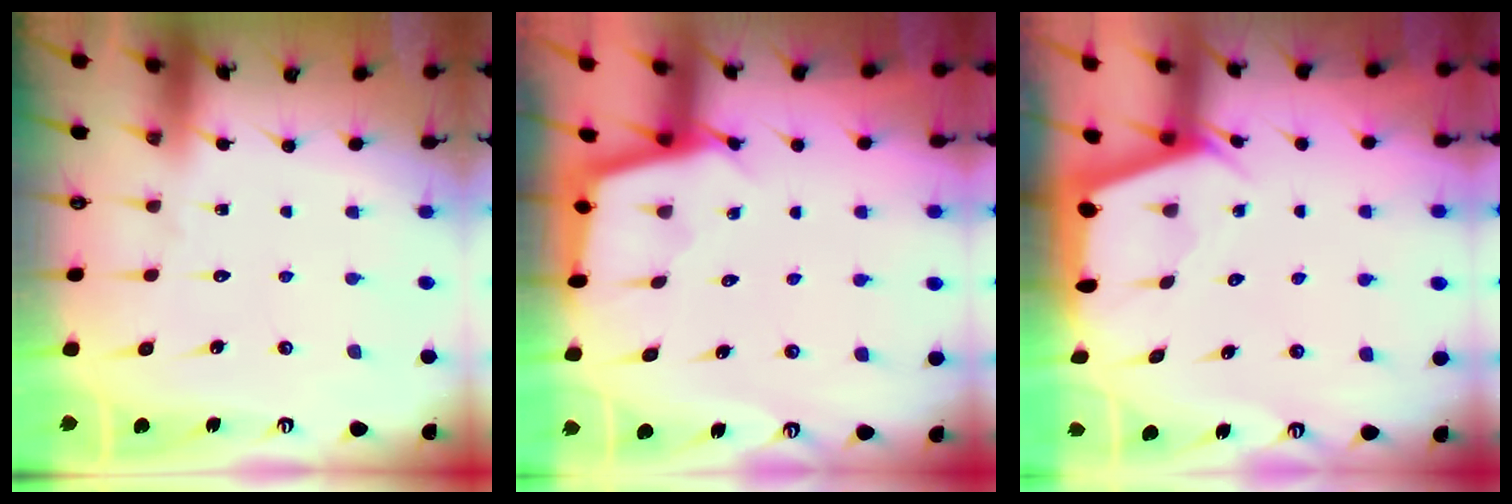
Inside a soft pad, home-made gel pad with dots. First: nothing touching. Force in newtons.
{"total": 2.4, "press": 2.4, "slide": 0.2}
{"total": 2.4, "press": 2.4, "slide": 0.3}